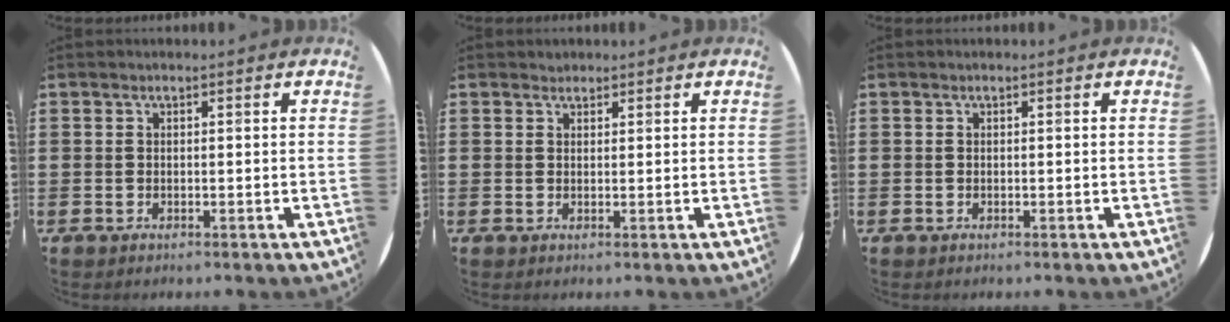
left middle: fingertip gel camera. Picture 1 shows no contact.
{"total": 0.8, "force": [0.8, 0.2, -0.1], "torque": [0.010, 0.000, 0.014]}
{"total": 0.0}